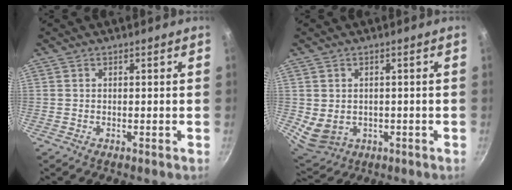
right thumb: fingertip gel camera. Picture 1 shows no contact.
{"total": 6.3, "force": [-0.4, 5.3, 3.5], "torque": [-0.045, -0.005, 0.011]}